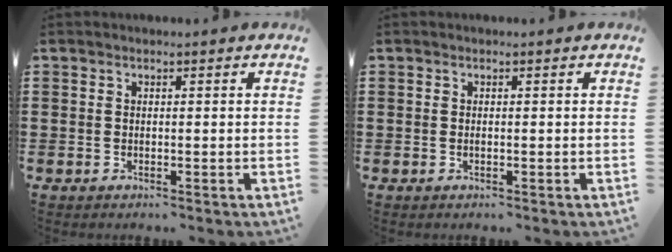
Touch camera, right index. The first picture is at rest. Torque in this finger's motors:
{"motor_torque": [1.34, 0.80, 0.06, 0.02]}